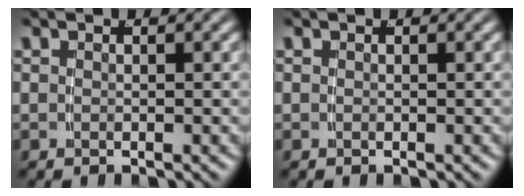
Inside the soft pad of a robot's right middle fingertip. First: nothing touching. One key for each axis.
{"total": 0.0}